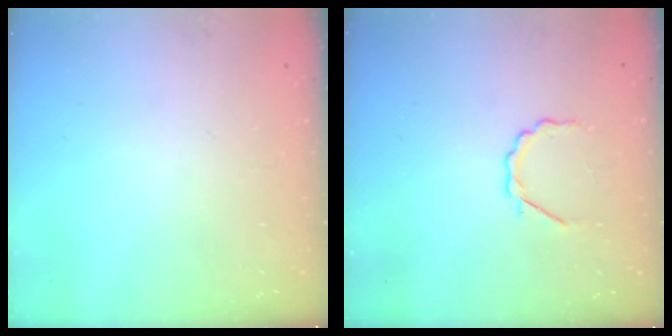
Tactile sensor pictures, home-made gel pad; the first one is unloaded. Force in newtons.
{"total": 3.5, "press": 3.3, "slide": 1.2}